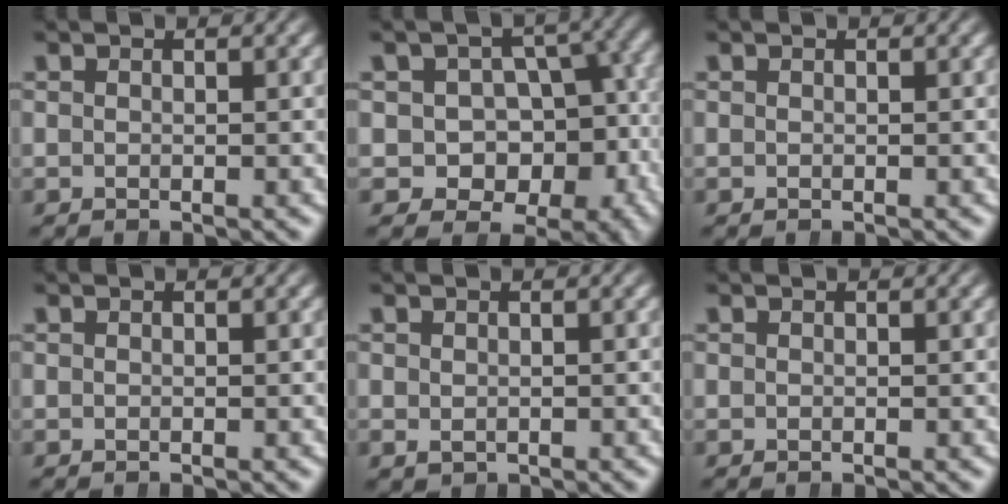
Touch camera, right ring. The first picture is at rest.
{"total": 12.5, "force": [-3.7, 10.6, 5.5], "torque": [-0.113, -0.072, -0.045]}
{"total": 0.0}
{"total": 0.0}
{"total": 0.0}
{"total": 0.0}